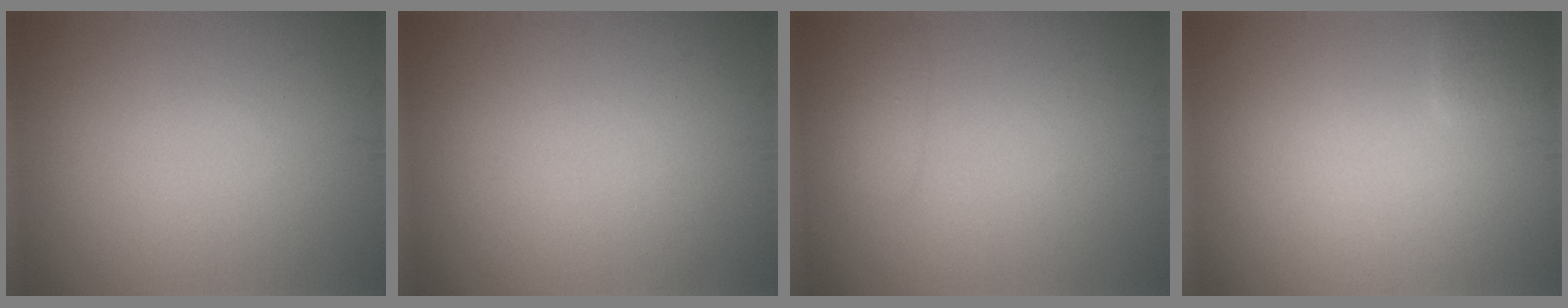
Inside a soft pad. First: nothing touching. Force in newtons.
{"total": 0.0}
{"total": 1.4, "press": 1.4, "slide": 0.1}
{"total": 1.2, "press": 1.2, "slide": 0.2}